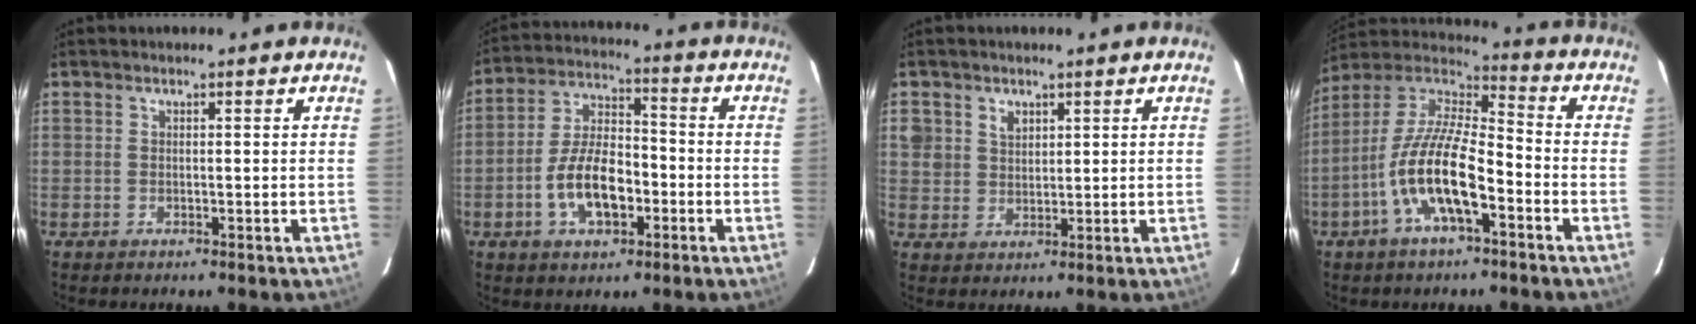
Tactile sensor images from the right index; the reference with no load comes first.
{"total": 11.6, "force": [-4.0, 5.8, 9.2], "torque": [-0.184, 0.015, -0.066]}
{"total": 4.6, "force": [1.8, 4.0, 1.4], "torque": [-0.015, 0.013, 0.038]}
{"total": 15.3, "force": [-6.3, 4.7, 13.1], "torque": [-0.261, -0.005, -0.124]}